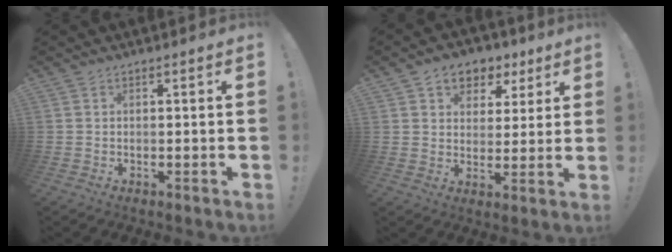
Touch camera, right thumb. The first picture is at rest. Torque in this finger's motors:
{"motor_torque": [0.00, 0.08, 0.50, 0.29, -0.01]}